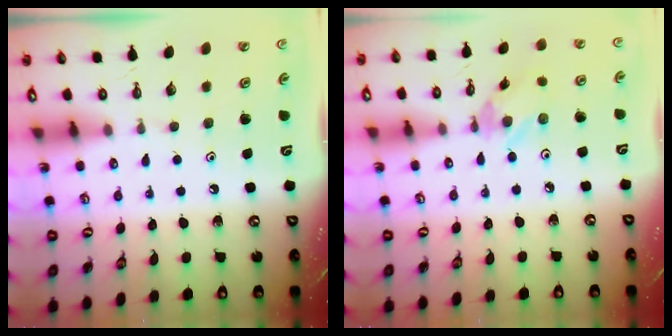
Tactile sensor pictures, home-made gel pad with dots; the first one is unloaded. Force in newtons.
{"total": 2.7, "press": 2.7, "slide": 0.1}